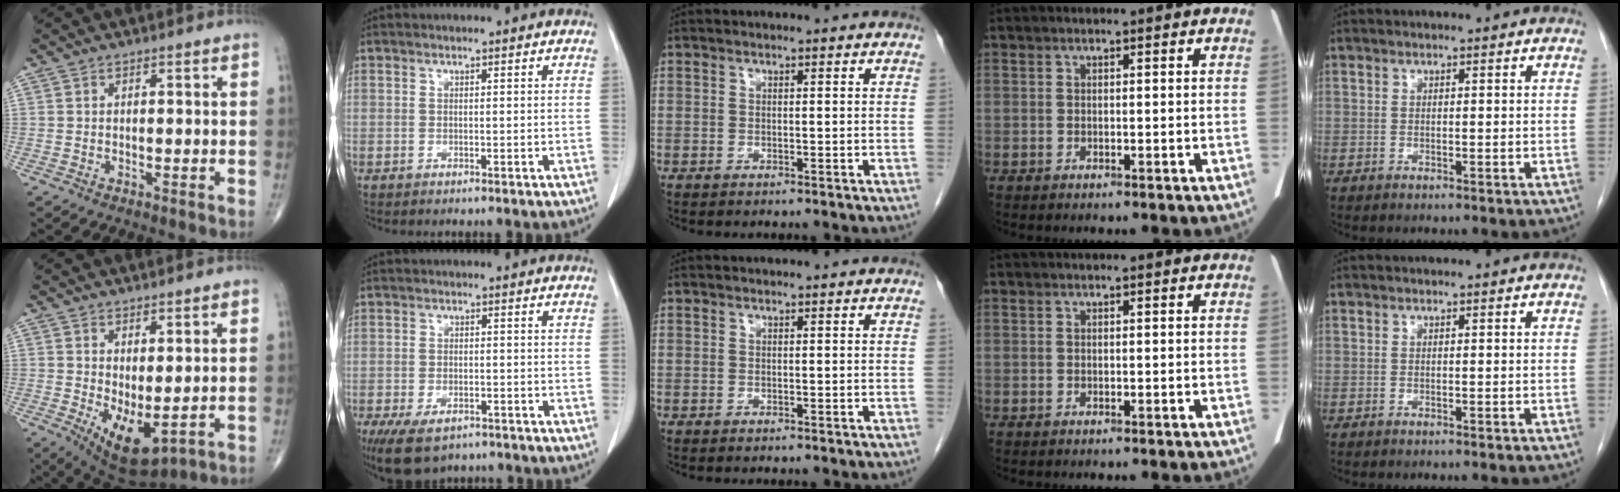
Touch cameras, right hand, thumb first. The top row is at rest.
{"thumb": {"total": 8.4, "force": [-0.9, 3.8, 7.4], "torque": [-0.115, -0.014, 0.008]}, "index": {"total": 8.5, "force": [-5.9, 3.9, 4.7], "torque": [-0.084, -0.009, -0.092]}}